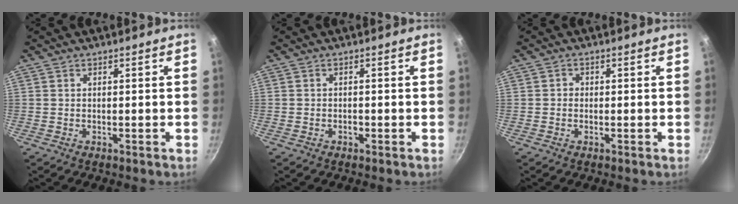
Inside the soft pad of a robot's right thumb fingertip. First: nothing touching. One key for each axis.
{"total": 1.4, "fx": -0.6, "fy": 1.0, "fz": 0.8, "tx": -0.008, "ty": 0.009, "tz": -0.008}
{"total": 0.9, "fx": -0.2, "fy": 0.8, "fz": 0.2, "tx": -0.002, "ty": 0.002, "tz": -0.004}